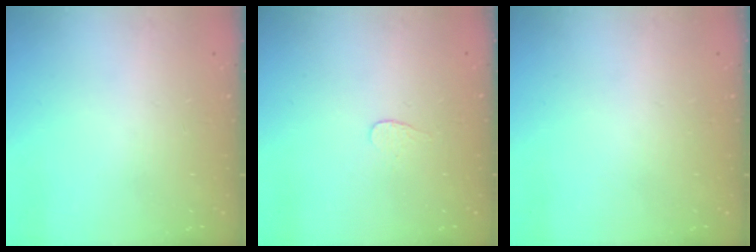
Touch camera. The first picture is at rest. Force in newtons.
{"total": 2.7, "press": 2.7, "slide": 0.3}
{"total": 0.0}